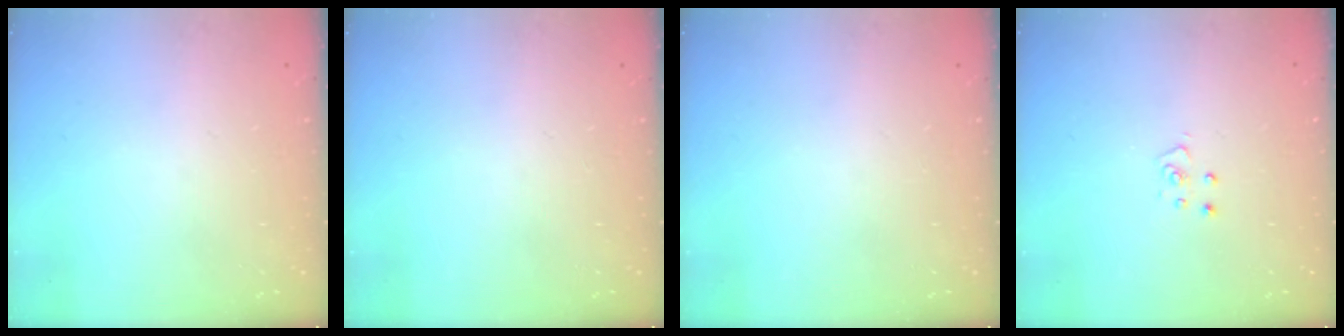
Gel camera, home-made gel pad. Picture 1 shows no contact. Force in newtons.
{"total": 0.0}
{"total": 0.0}
{"total": 3.9, "press": 3.9, "slide": 0.2}